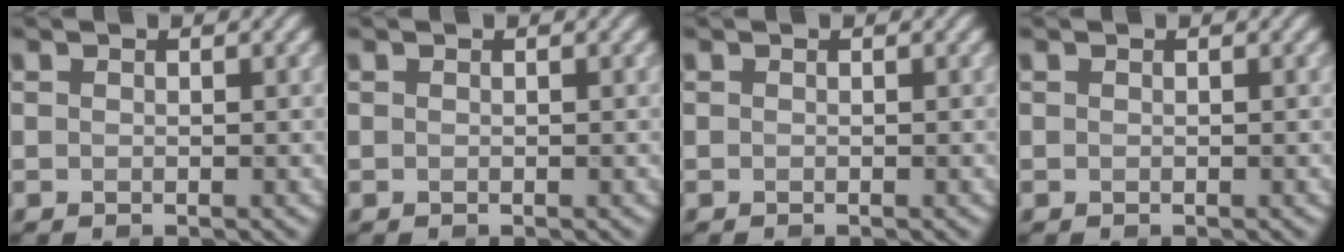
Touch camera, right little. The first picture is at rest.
{"total": 0.0}
{"total": 0.0}
{"total": 0.0}